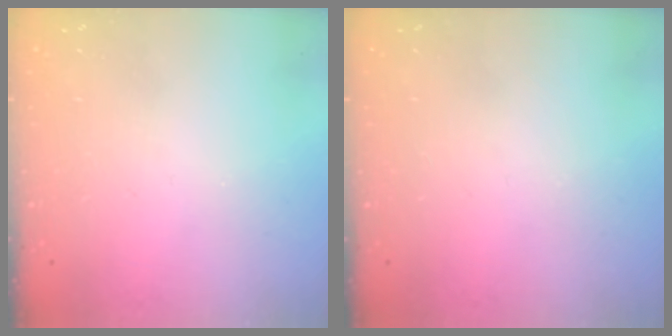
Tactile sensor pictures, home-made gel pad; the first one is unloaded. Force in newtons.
{"total": 0.0}